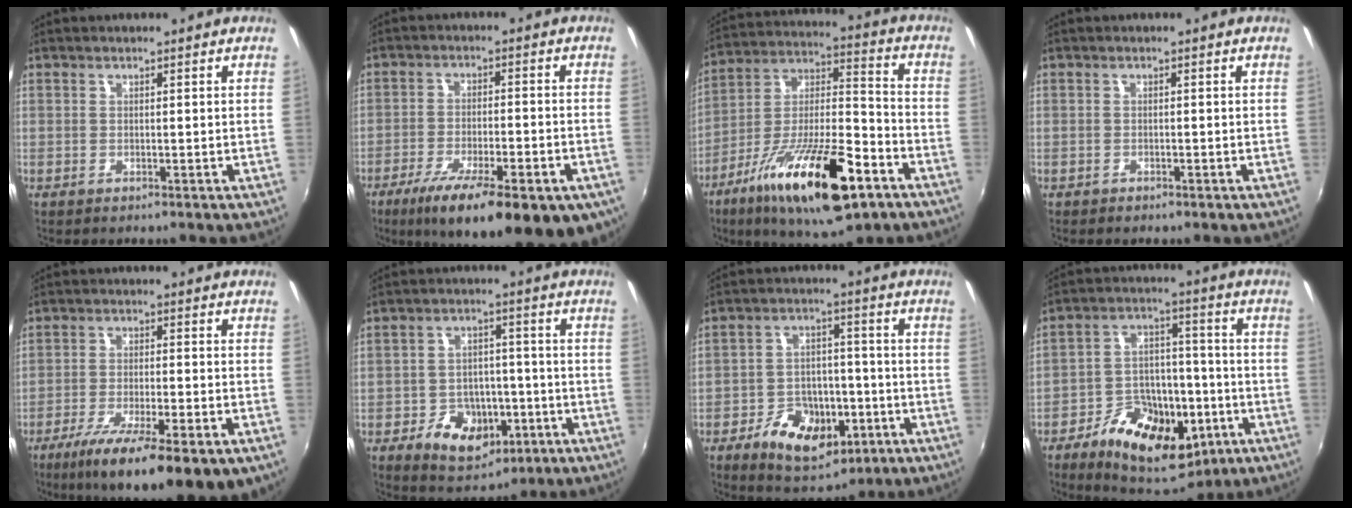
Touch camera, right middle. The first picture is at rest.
{"total": 21.3, "force": [-13.1, 6.0, 15.7], "torque": [-0.258, -0.056, -0.186]}
{"total": 23.1, "force": [-12.2, 6.9, 18.3], "torque": [-0.319, -0.030, -0.203]}
{"total": 1.0, "force": [-0.8, 0.5, 0.3], "torque": [-0.011, -0.001, -0.011]}
{"total": 17.1, "force": [-9.9, 3.8, 13.5], "torque": [-0.239, -0.050, -0.158]}
{"total": 11.6, "force": [-5.4, 8.2, 6.3], "torque": [-0.135, 0.015, -0.064]}
{"total": 13.5, "force": [-6.5, 8.4, 8.4], "torque": [-0.173, 0.010, -0.088]}
{"total": 18.9, "force": [-9.1, 10.5, 12.8], "torque": [-0.241, 0.009, -0.126]}